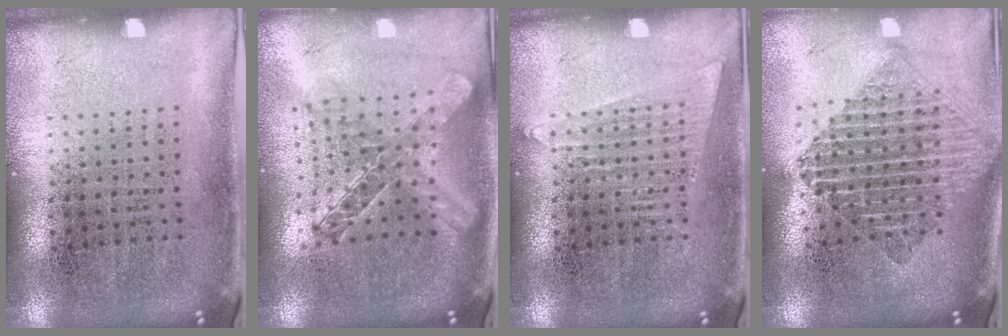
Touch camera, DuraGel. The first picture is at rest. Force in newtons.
{"total": 2.0, "press": 1.7, "slide": 1.1}
{"total": 1.6, "press": 1.6, "slide": 0.1}
{"total": 1.9, "press": 1.6, "slide": 1.0}